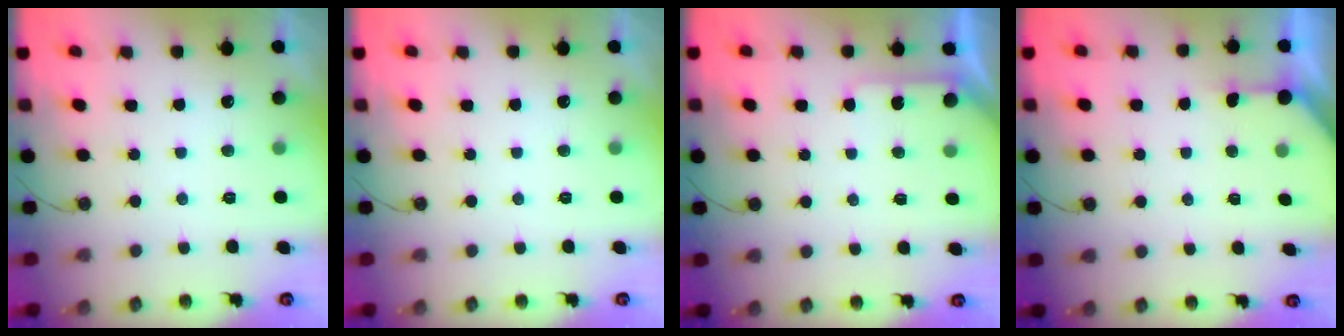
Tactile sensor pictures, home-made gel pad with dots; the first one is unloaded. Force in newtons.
{"total": 0.0}
{"total": 4.9, "press": 4.9, "slide": 0.4}
{"total": 2.7, "press": 2.7, "slide": 0.3}